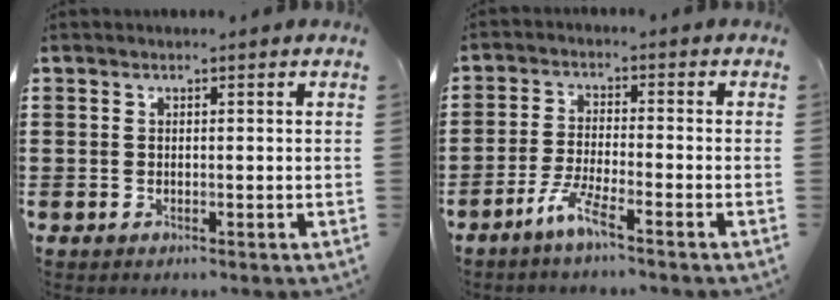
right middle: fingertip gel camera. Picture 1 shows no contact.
{"total": 5.0, "force": [-3.4, 0.3, 3.6], "torque": [-0.081, -0.009, -0.064]}